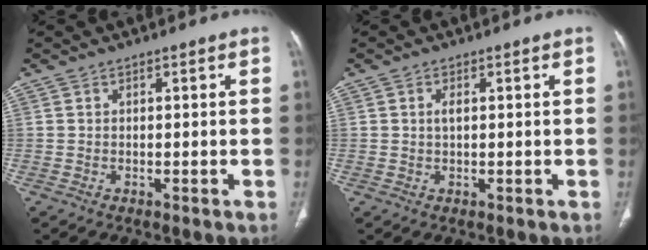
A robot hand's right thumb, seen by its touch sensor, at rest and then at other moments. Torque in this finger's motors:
{"motor_torque": [-0.04, -0.15, -0.22, 0.04, 0.08]}